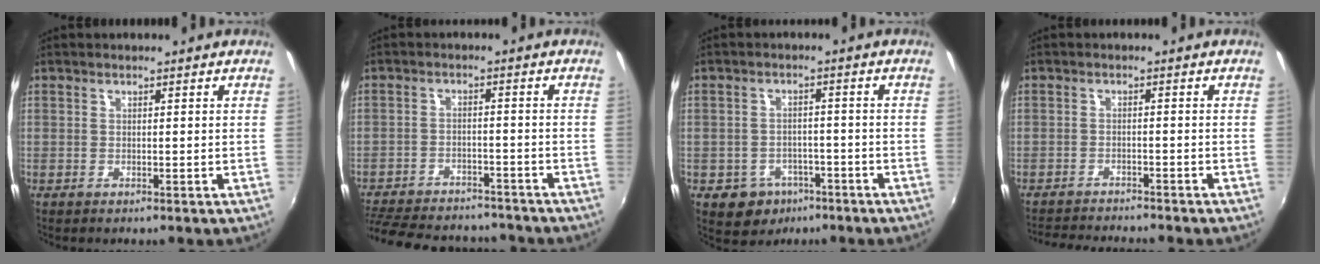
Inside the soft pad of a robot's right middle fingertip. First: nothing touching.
{"total": 19.5, "force": [-16.5, 7.0, 7.5], "torque": [-0.176, 0.001, -0.231]}
{"total": 6.7, "force": [-3.6, 5.4, 1.9], "torque": [-0.051, 0.010, -0.037]}
{"total": 6.7, "force": [-6.4, 0.2, 1.9], "torque": [-0.054, -0.012, -0.101]}